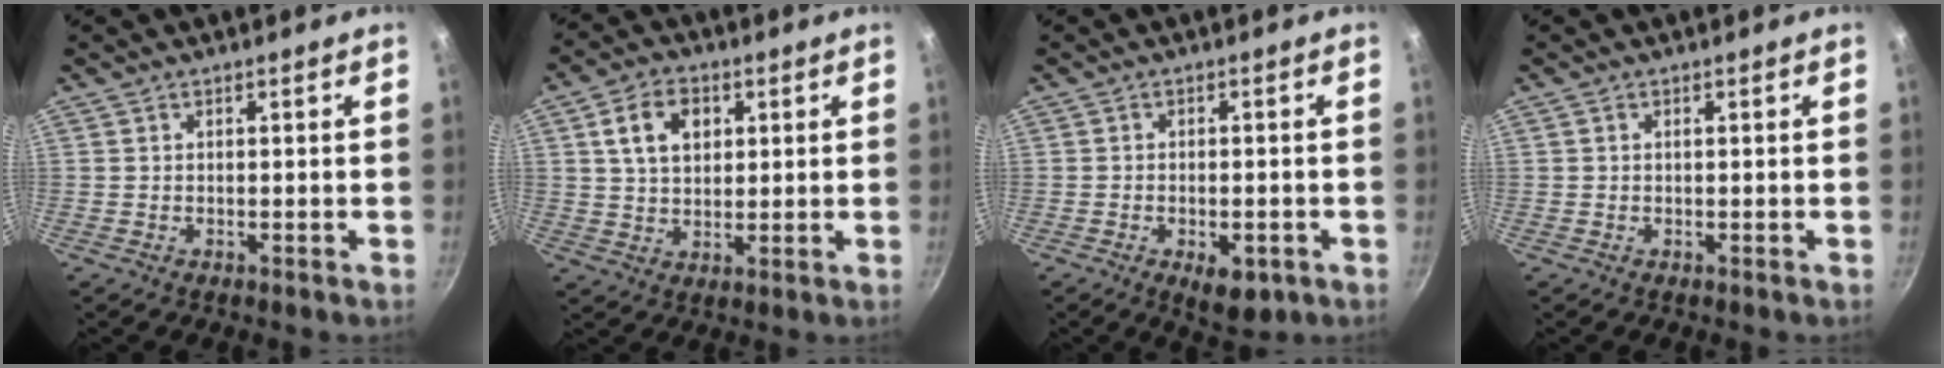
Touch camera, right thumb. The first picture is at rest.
{"total": 8.7, "force": [2.7, 6.1, 5.6], "torque": [-0.082, 0.002, 0.043]}
{"total": 6.3, "force": [-2.6, 3.2, 4.8], "torque": [-0.050, 0.009, -0.028]}
{"total": 0.0}